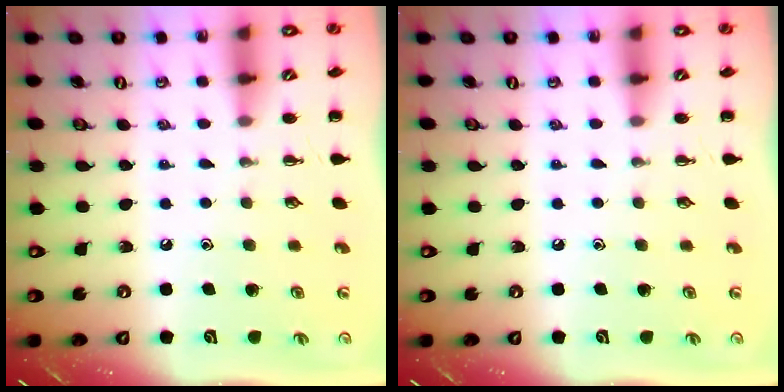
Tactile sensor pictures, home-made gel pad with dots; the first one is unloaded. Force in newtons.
{"total": 0.0}